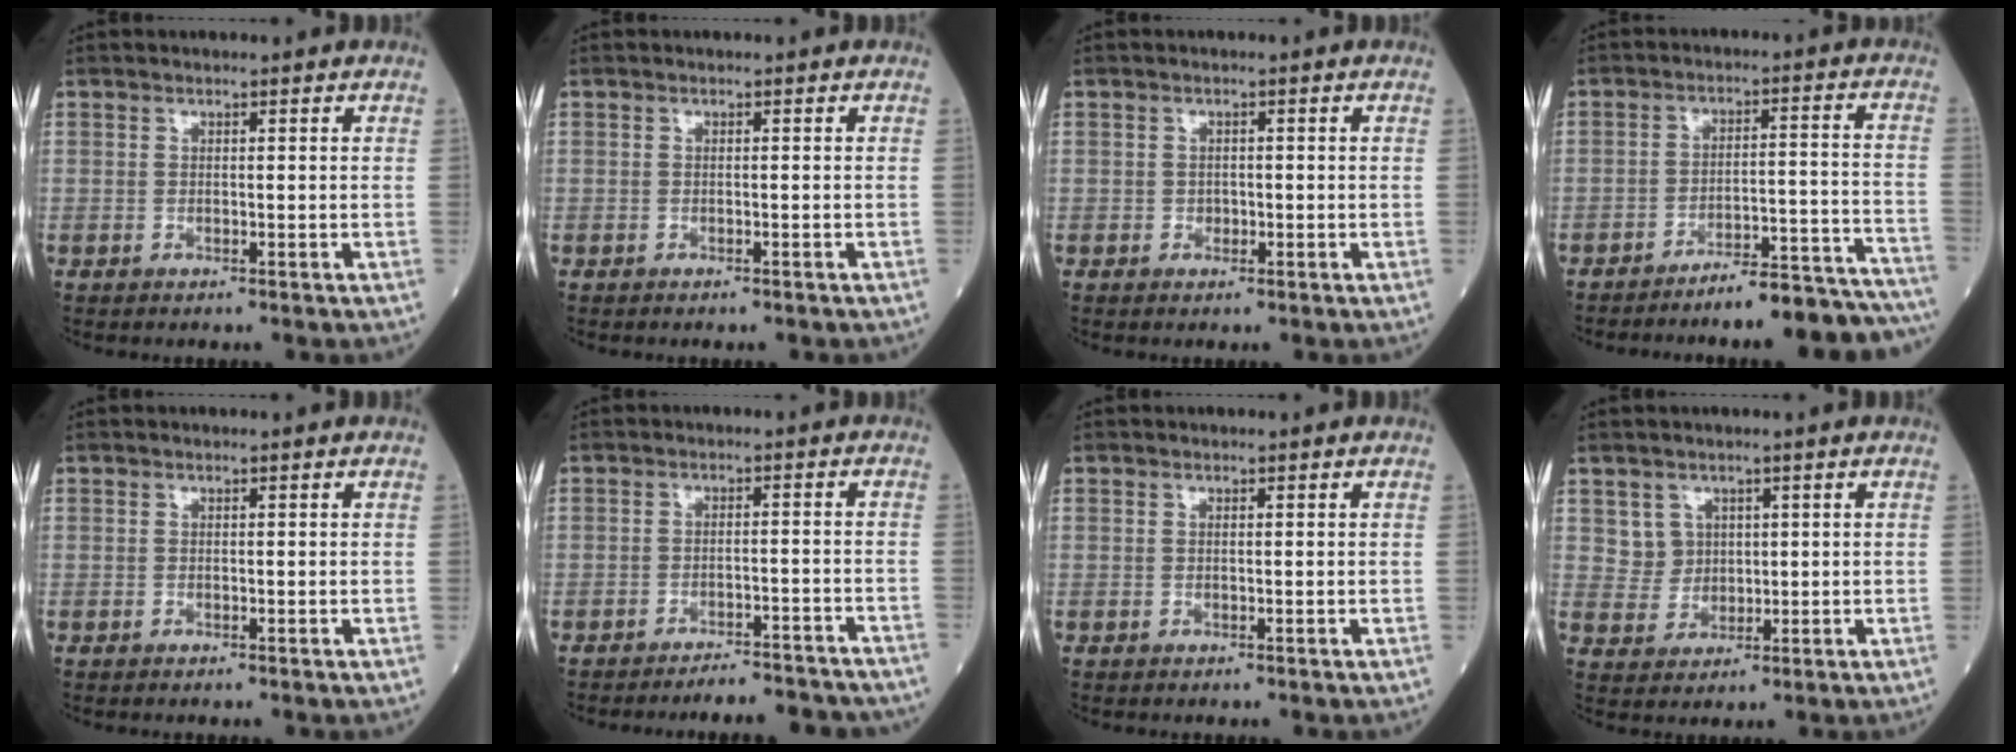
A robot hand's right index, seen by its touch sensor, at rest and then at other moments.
{"total": 0.5, "force": [-0.5, 0.1, 0.2], "torque": [-0.007, -0.001, -0.008]}
{"total": 1.0, "force": [-0.3, 0.9, 0.3], "torque": [-0.001, 0.004, -0.003]}
{"total": 15.2, "force": [-14.3, 0.9, 5.2], "torque": [-0.030, 0.041, -0.193]}
{"total": 0.0}
{"total": 9.0, "force": [-8.6, 1.4, 2.1], "torque": [-0.008, 0.006, -0.106]}
{"total": 0.0}
{"total": 3.7, "force": [1.5, 3.4, 0.2], "torque": [-0.001, 0.005, 0.032]}